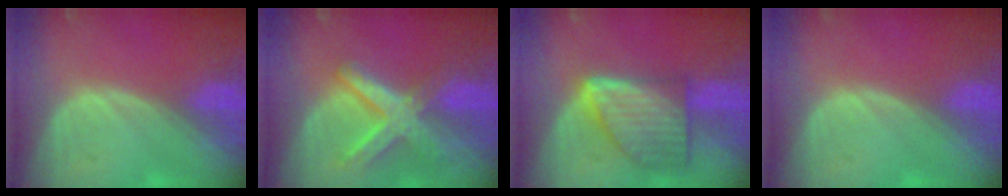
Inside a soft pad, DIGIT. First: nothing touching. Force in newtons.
{"total": 8.4, "press": 7.2, "slide": 4.3}
{"total": 9.3, "press": 9.3, "slide": 0.4}
{"total": 0.0}